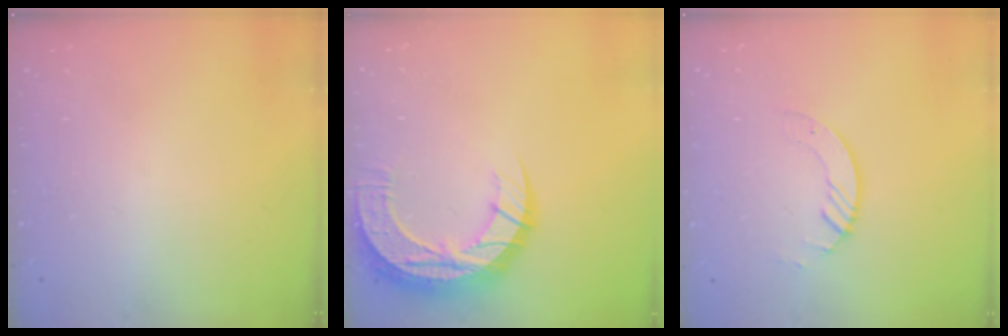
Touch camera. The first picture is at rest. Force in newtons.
{"total": 15.8, "press": 15.7, "slide": 1.1}
{"total": 2.8, "press": 2.8, "slide": 0.3}